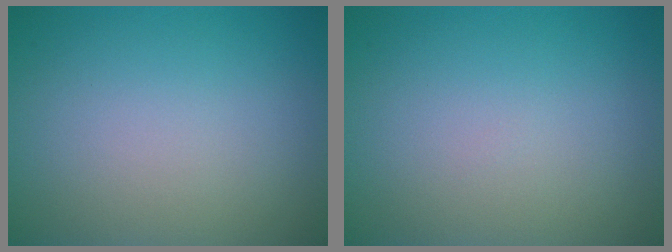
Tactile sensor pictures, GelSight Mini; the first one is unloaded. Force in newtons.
{"total": 0.0}